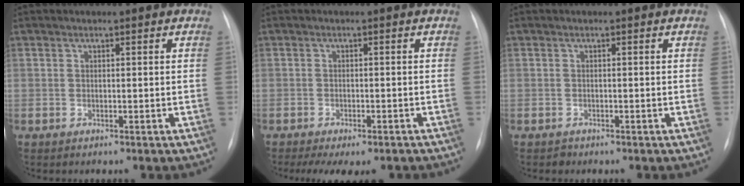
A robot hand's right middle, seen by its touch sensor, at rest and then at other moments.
{"total": 8.6, "force": [-6.8, 2.9, 4.4], "torque": [-0.059, 0.000, -0.090]}
{"total": 0.8, "force": [-0.6, 0.5, -0.2], "torque": [0.001, 0.002, -0.011]}